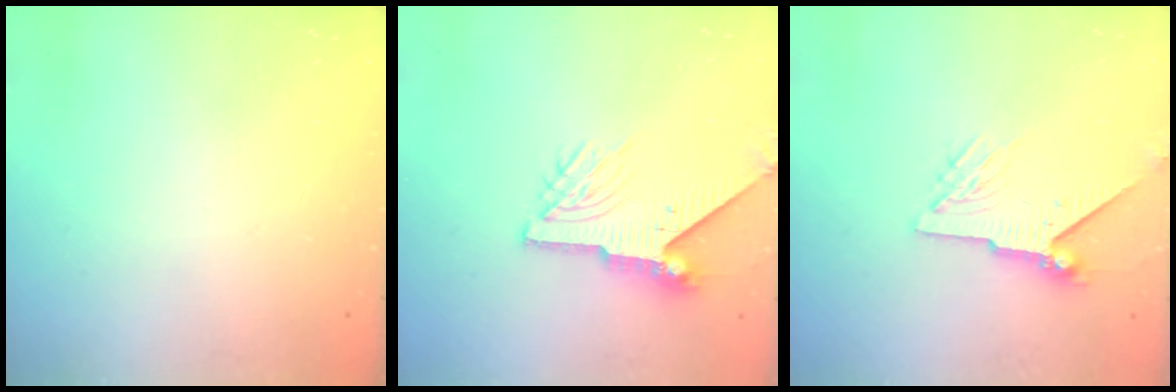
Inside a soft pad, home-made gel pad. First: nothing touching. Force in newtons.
{"total": 9.0, "press": 9.0, "slide": 0.8}
{"total": 9.1, "press": 9.1, "slide": 1.0}